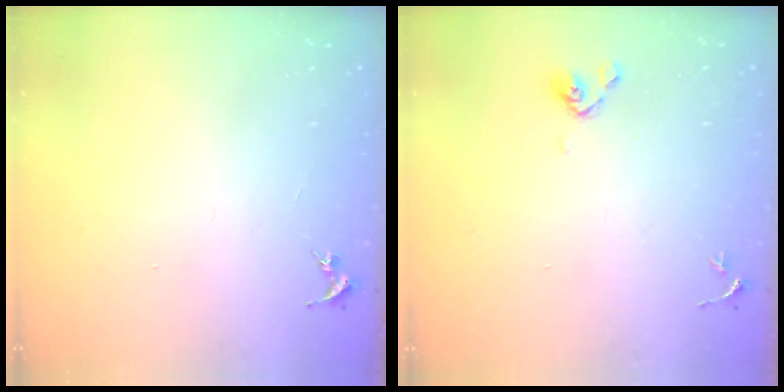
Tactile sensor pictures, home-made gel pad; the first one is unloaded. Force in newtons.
{"total": 5.9, "press": 5.4, "slide": 2.4}